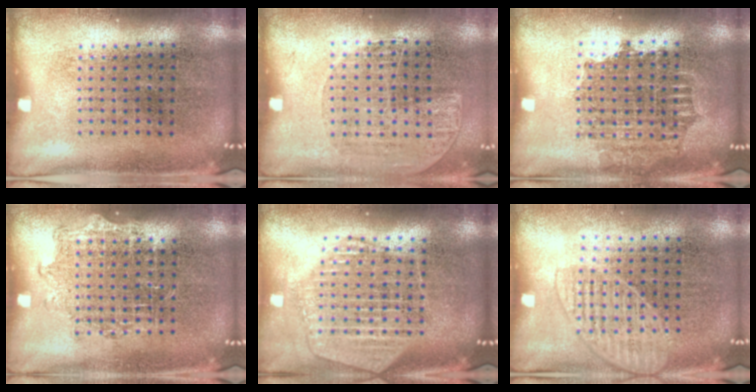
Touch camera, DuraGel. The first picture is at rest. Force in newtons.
{"total": 1.1, "press": 1.0, "slide": 0.5}
{"total": 1.5, "press": 1.3, "slide": 0.8}
{"total": 0.9, "press": 0.8, "slide": 0.4}
{"total": 2.1, "press": 1.9, "slide": 0.9}
{"total": 1.3, "press": 1.2, "slide": 0.6}